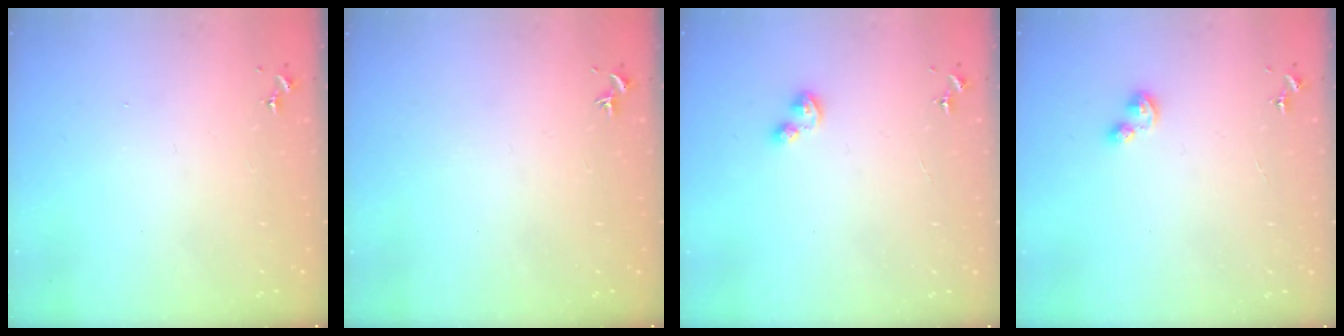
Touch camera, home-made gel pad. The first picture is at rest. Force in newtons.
{"total": 0.0}
{"total": 2.7, "press": 2.7, "slide": 0.3}
{"total": 2.7, "press": 2.7, "slide": 0.3}